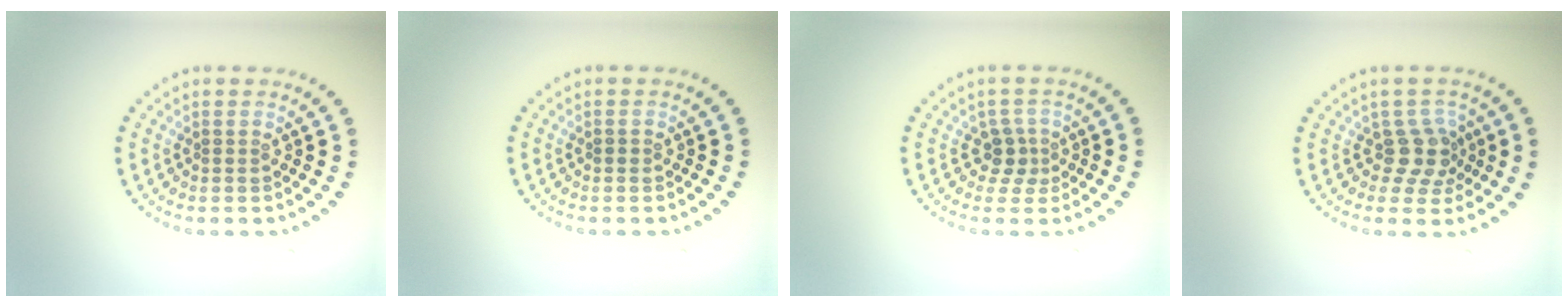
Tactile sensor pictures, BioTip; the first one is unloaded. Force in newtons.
{"total": 0.5, "press": 0.5, "slide": 0.1}
{"total": 2.0, "press": 1.4, "slide": 1.3}
{"total": 2.7, "press": 2.0, "slide": 1.8}